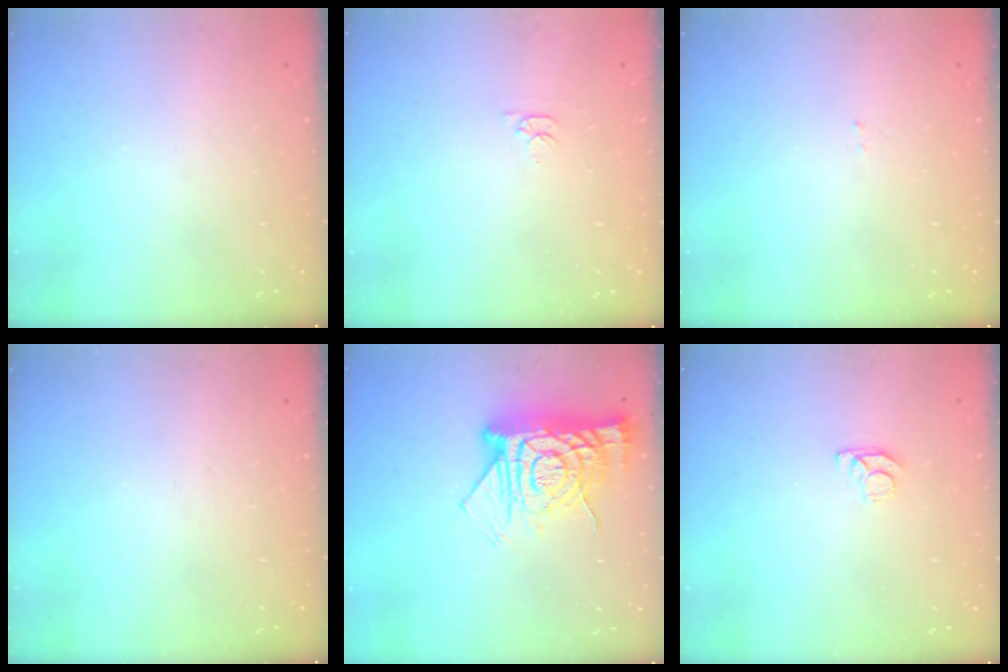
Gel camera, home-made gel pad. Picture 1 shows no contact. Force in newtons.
{"total": 2.7, "press": 2.7, "slide": 0.4}
{"total": 1.6, "press": 1.6, "slide": 0.1}
{"total": 0.0}
{"total": 17.9, "press": 17.8, "slide": 1.7}
{"total": 3.6, "press": 3.6, "slide": 0.4}